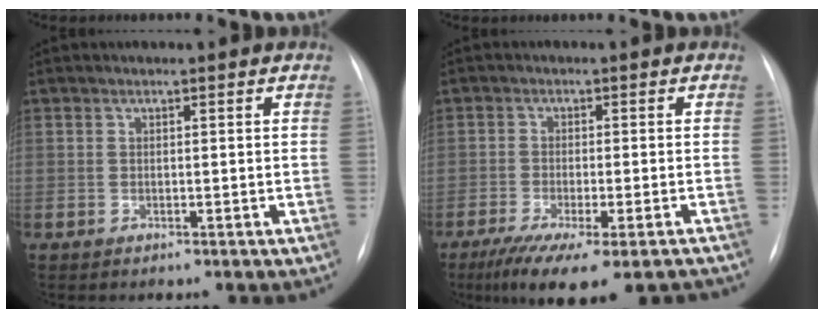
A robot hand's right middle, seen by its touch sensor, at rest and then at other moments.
{"total": 13.3, "force": [-10.3, 2.2, 8.0], "torque": [-0.109, -0.021, -0.156]}